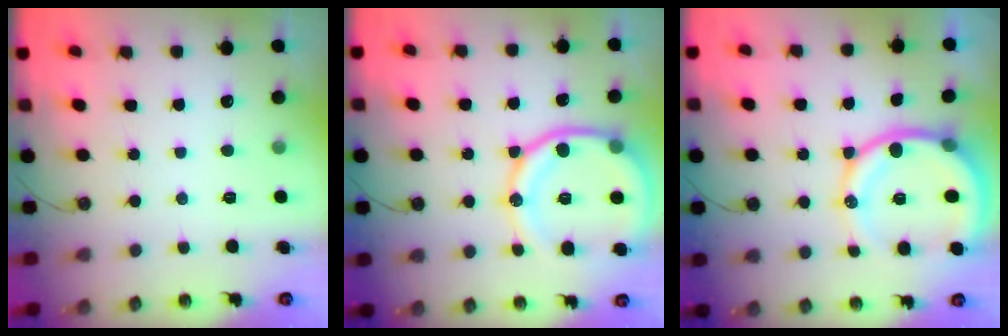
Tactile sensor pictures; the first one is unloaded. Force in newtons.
{"total": 18.5, "press": 18.4, "slide": 1.9}
{"total": 16.7, "press": 16.6, "slide": 2.3}